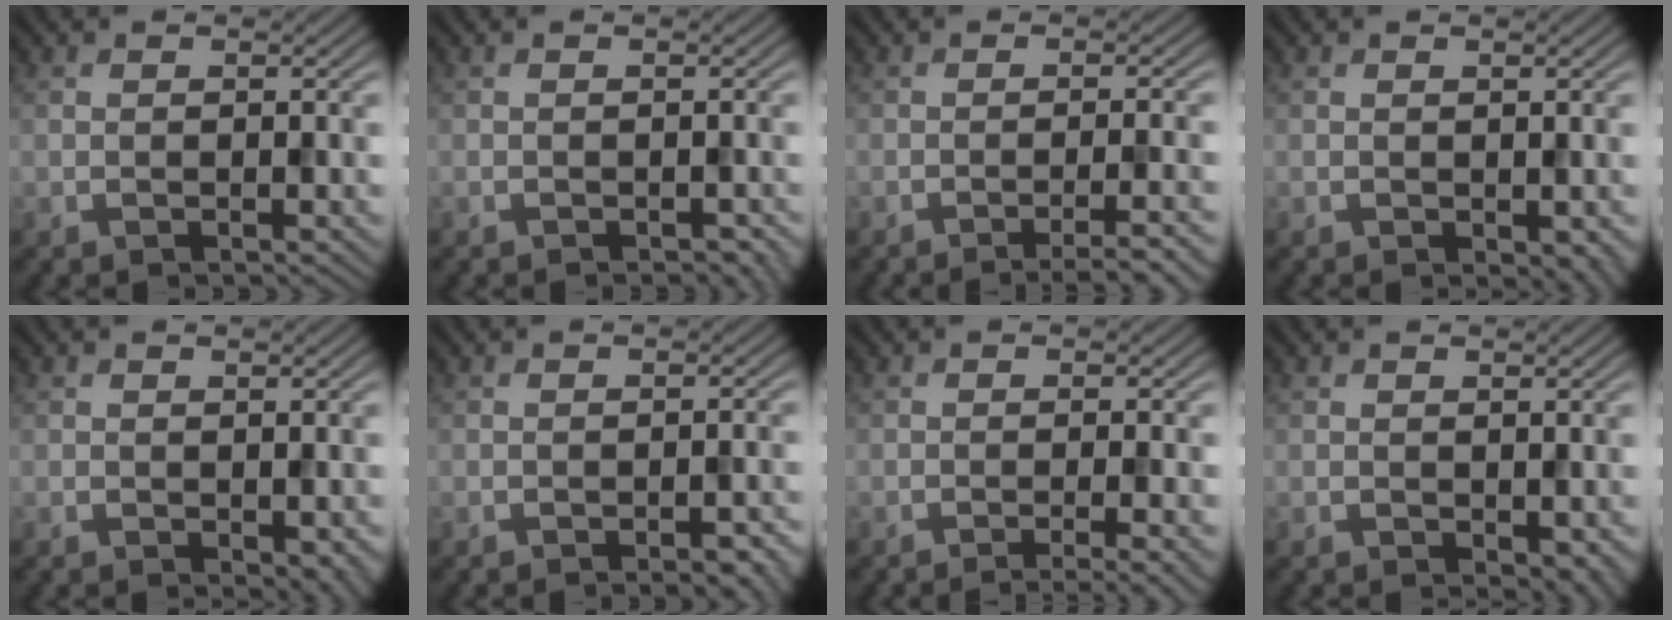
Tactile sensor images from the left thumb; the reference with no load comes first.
{"total": 1.4, "force": [-1.2, 0.4, 0.7], "torque": [-0.007, -0.002, -0.012]}
{"total": 4.7, "force": [-2.9, 0.7, 3.7], "torque": [-0.043, 0.013, -0.055]}
{"total": 1.7, "force": [-0.4, 0.9, 1.3], "torque": [-0.018, -0.010, -0.001]}
{"total": 2.0, "force": [-0.5, 1.1, 1.5], "torque": [-0.020, -0.011, -0.001]}
{"total": 2.7, "force": [-1.7, 0.7, 1.9], "torque": [-0.024, 0.000, -0.019]}
{"total": 3.6, "force": [-1.8, 0.6, 3.1], "torque": [-0.038, 0.002, -0.035]}
{"total": 2.1, "force": [-0.4, 1.3, 1.7], "torque": [-0.023, -0.009, 0.000]}